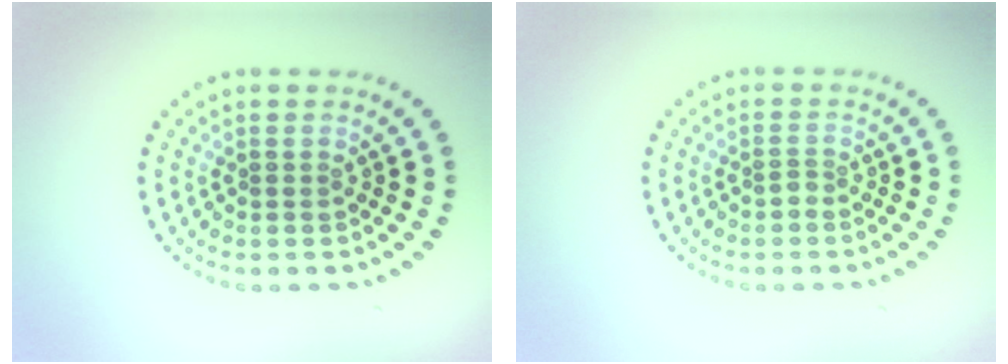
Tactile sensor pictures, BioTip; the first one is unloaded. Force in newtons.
{"total": 0.9, "press": 0.5, "slide": 0.7}